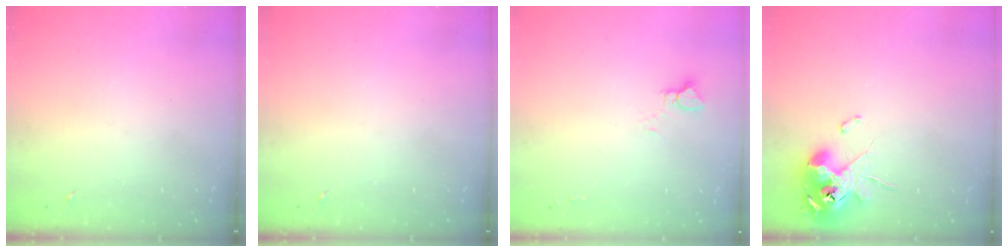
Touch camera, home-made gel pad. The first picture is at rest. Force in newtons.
{"total": 0.0}
{"total": 3.9, "press": 3.9, "slide": 0.4}
{"total": 11.9, "press": 11.8, "slide": 1.2}